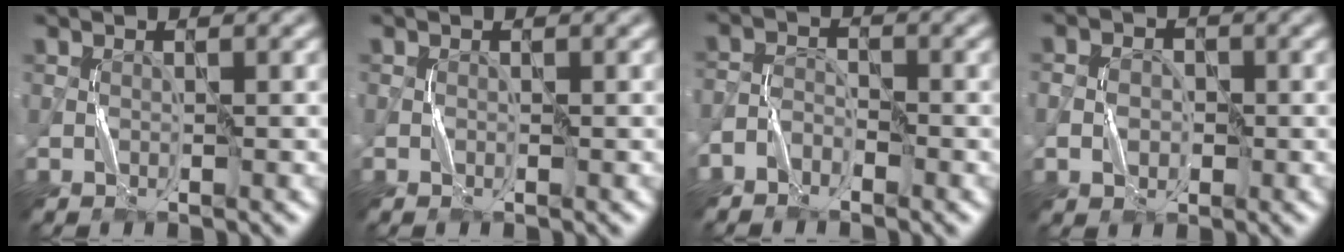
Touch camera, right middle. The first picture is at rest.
{"total": 0.0}
{"total": 2.0, "force": [-1.6, 1.0, 0.5], "torque": [-0.010, 0.008, -0.040]}
{"total": 2.4, "force": [-0.5, 2.0, 1.3], "torque": [-0.016, 0.001, -0.013]}